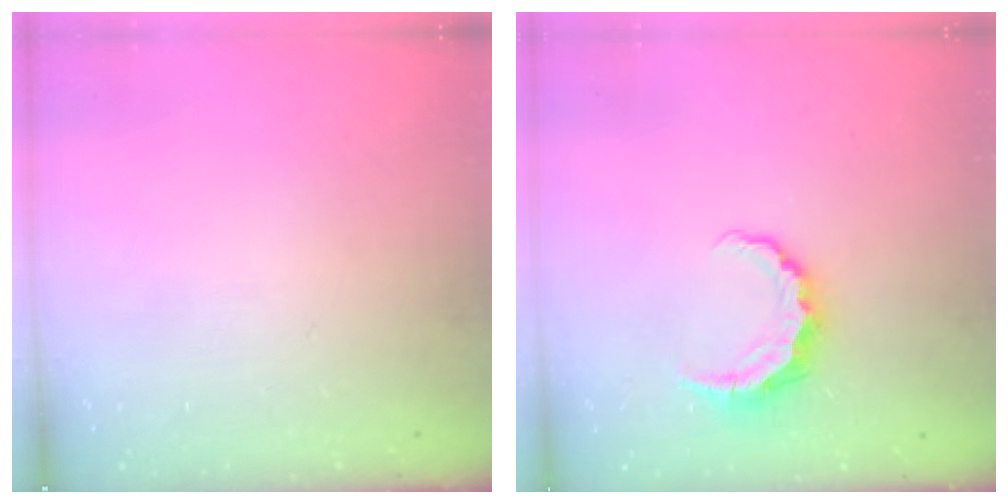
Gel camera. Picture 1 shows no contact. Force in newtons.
{"total": 7.4, "press": 7.4, "slide": 0.6}